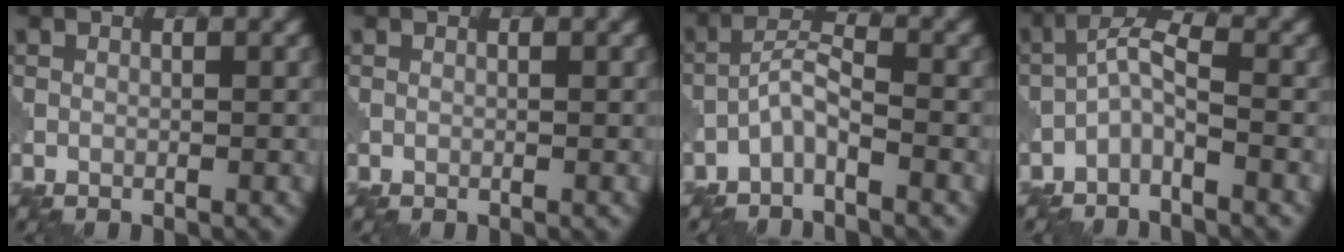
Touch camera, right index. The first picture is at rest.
{"total": 0.0}
{"total": 2.8, "force": [-1.9, 0.7, 2.0], "torque": [-0.041, 0.014, -0.045]}
{"total": 2.9, "force": [-1.8, 0.7, 2.1], "torque": [-0.044, 0.014, -0.044]}